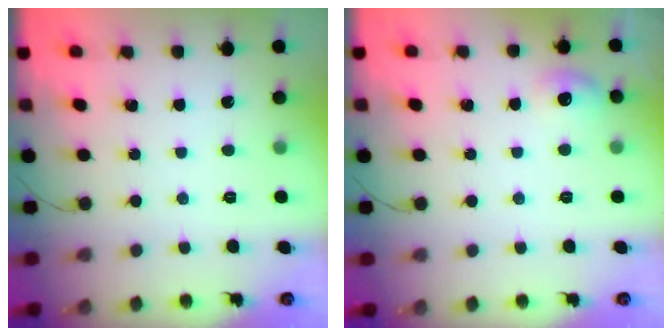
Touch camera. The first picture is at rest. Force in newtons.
{"total": 5.9, "press": 5.7, "slide": 1.5}